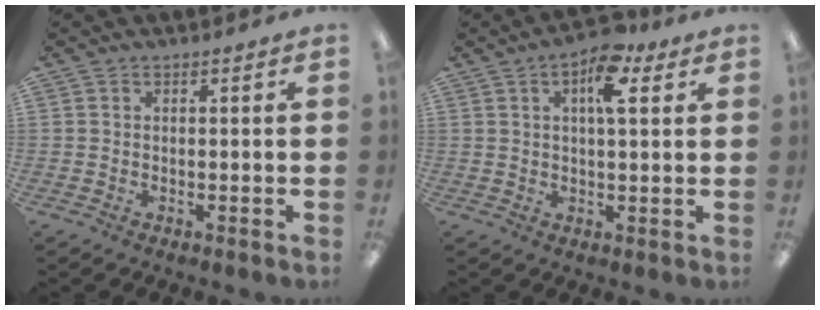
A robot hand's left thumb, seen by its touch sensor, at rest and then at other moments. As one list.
[{"total": 9.2, "force": [4.3, 3.8, 7.2], "torque": [-0.100, -0.010, 0.066]}]